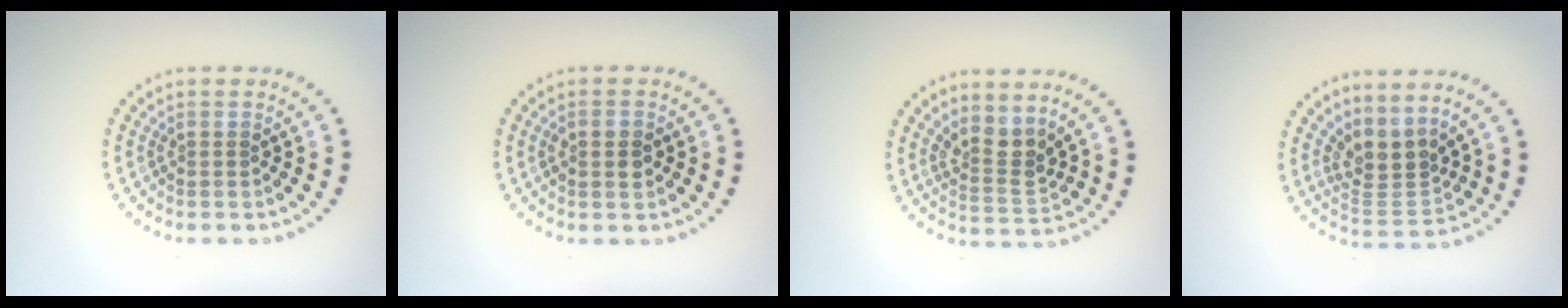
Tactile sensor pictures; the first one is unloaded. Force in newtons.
{"total": 1.8, "press": 1.8, "slide": 0.1}
{"total": 2.8, "press": 2.1, "slide": 1.8}
{"total": 3.4, "press": 2.5, "slide": 2.4}